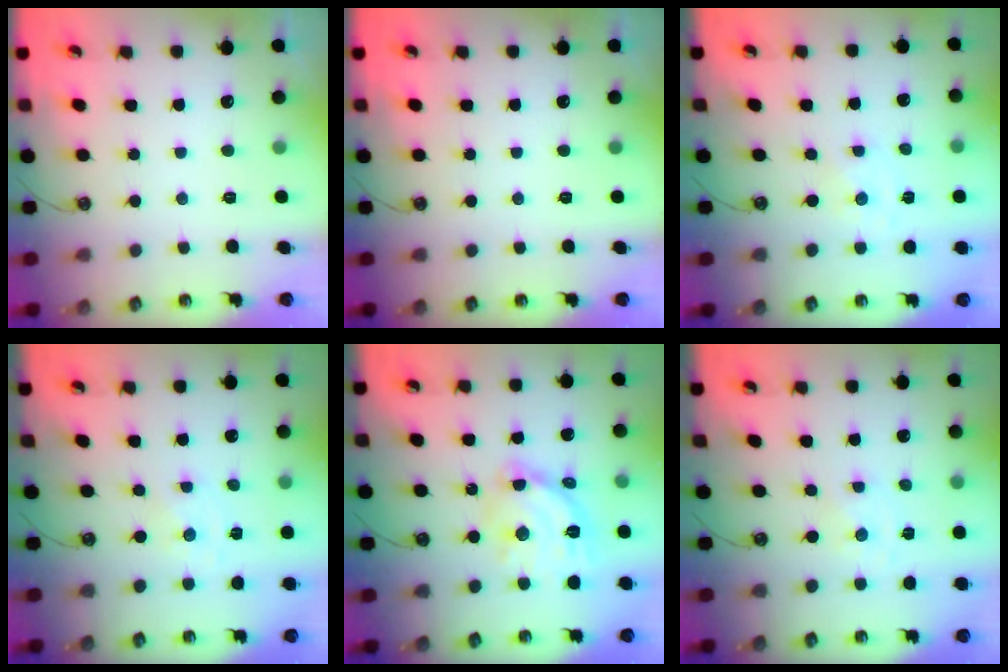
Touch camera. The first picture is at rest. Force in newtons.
{"total": 0.0}
{"total": 0.0}
{"total": 0.0}
{"total": 15.1, "press": 15.1, "slide": 1.3}
{"total": 0.0}